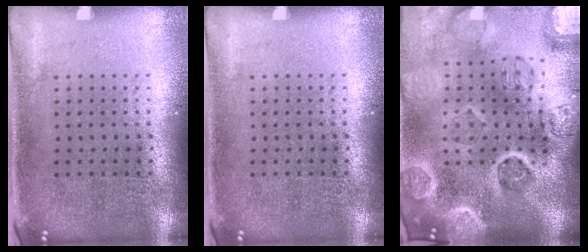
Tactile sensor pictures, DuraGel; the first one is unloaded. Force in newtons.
{"total": 0.0}
{"total": 5.0, "press": 4.4, "slide": 2.4}